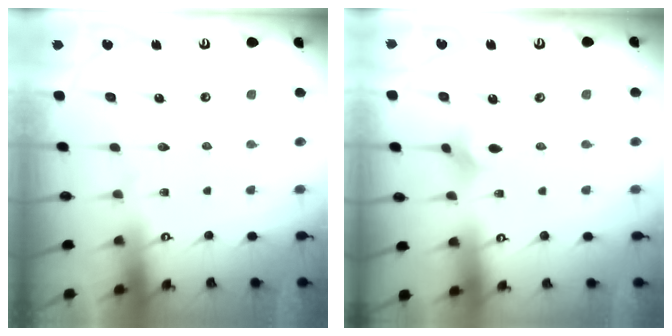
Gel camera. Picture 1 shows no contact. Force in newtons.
{"total": 2.0, "press": 1.9, "slide": 0.6}